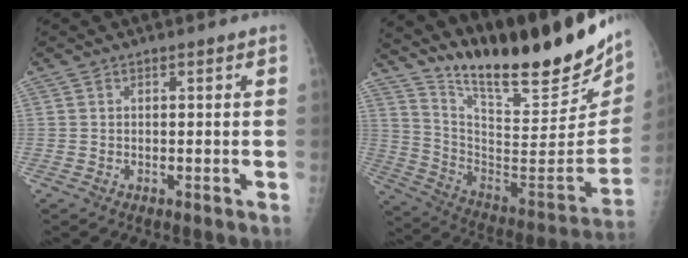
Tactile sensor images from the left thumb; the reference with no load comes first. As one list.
[{"total": 29.4, "force": [22.5, 6.3, 17.9], "torque": [-0.255, -0.121, 0.347]}]